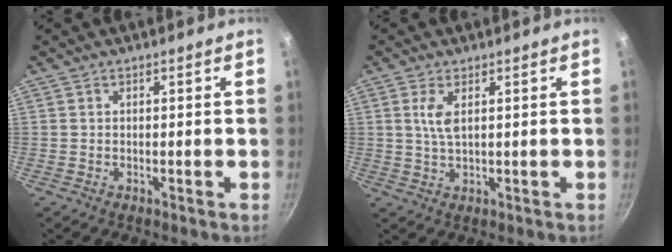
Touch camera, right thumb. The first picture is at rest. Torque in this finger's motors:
{"motor_torque": [0.24, -0.09, 0.53, 0.04, 0.20]}